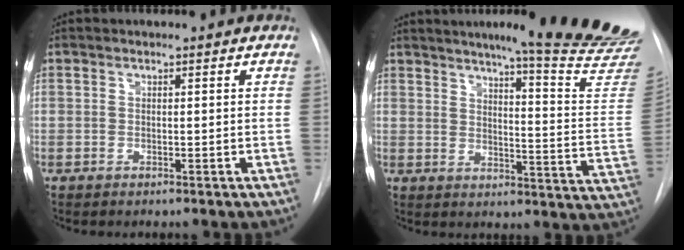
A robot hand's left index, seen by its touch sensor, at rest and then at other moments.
{"total": 22.9, "force": [20.1, -0.4, 11.0], "torque": [-0.143, -0.122, 0.232]}